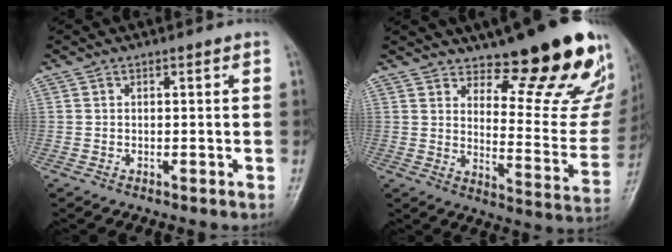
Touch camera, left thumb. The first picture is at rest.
{"total": 20.5, "force": [14.4, 5.9, 13.4], "torque": [-0.133, -0.121, 0.198]}